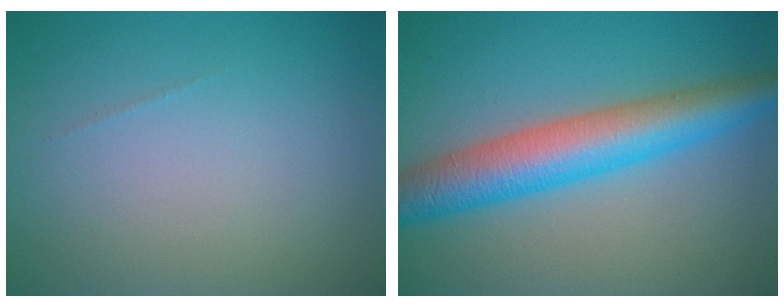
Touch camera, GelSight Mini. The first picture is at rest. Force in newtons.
{"total": 7.5, "press": 7.5, "slide": 0.1}